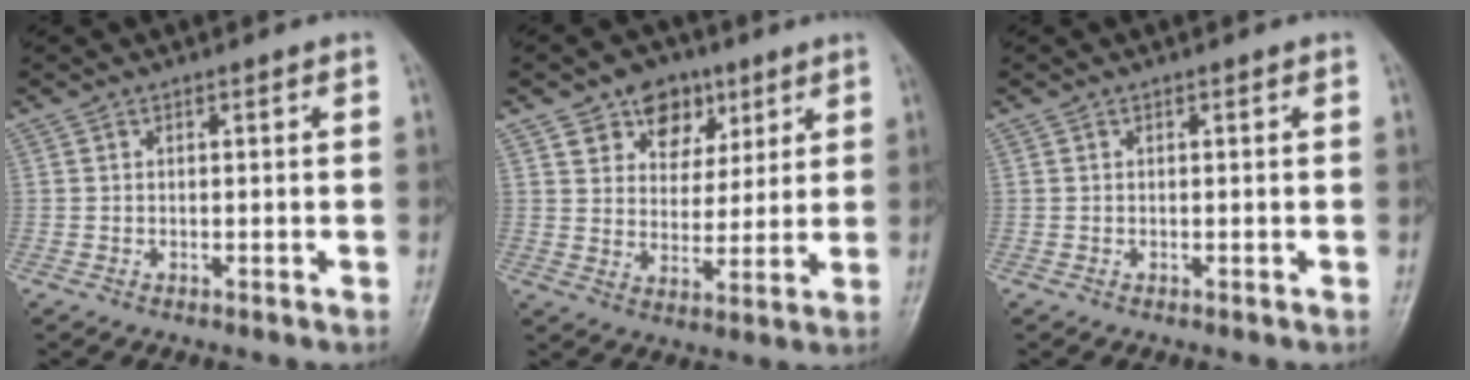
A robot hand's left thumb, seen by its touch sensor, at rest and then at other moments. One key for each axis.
{"total": 9.7, "fx": 5.5, "fy": 7.0, "fz": 3.8, "tx": -0.021, "ty": -0.022, "tz": 0.090}
{"total": 0.0}